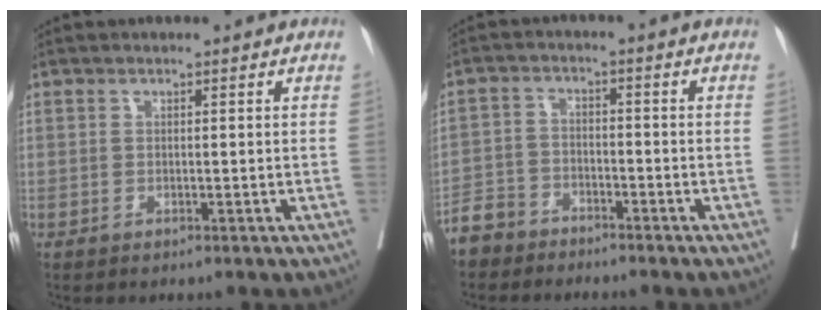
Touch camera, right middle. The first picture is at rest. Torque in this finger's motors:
{"motor_torque": [0.35, -0.32, 0.06, 0.00]}